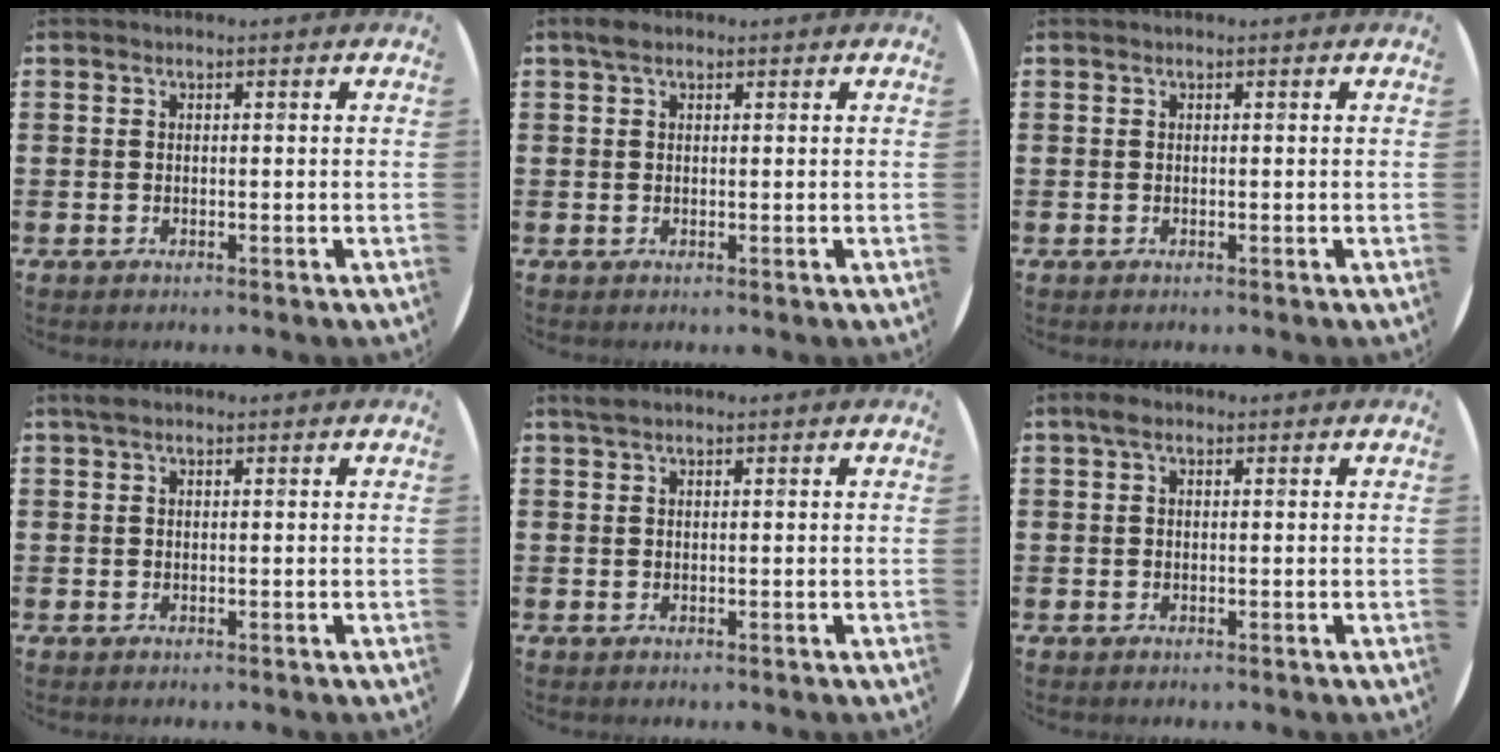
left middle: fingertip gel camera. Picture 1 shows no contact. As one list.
[{"total": 1.4, "force": [0.9, 0.7, 0.7], "torque": [-0.009, 0.002, 0.015]}, {"total": 0.0}, {"total": 0.8, "force": [0.6, 0.3, 0.4], "torque": [-0.008, 0.004, 0.010]}, {"total": 0.9, "force": [0.8, 0.1, 0.3], "torque": [-0.008, 0.002, 0.015]}, {"total": 1.2, "force": [0.7, 0.7, 0.8], "torque": [-0.010, 0.003, 0.010]}]